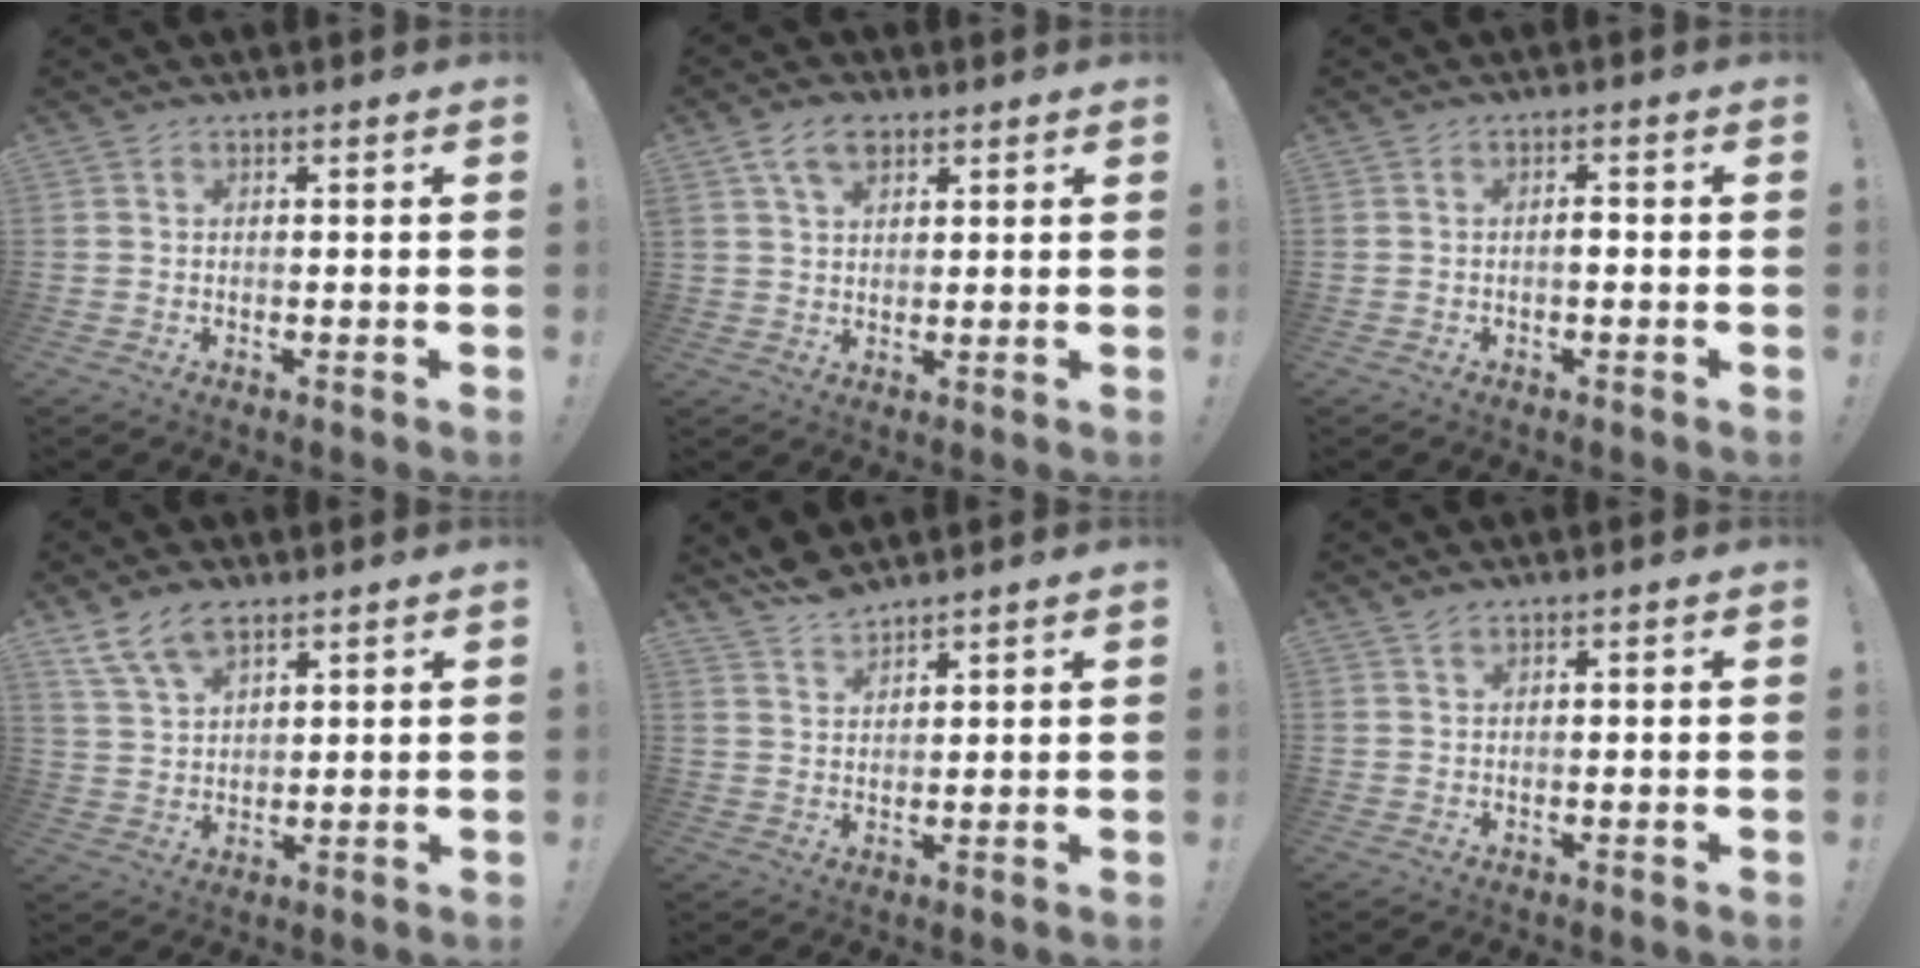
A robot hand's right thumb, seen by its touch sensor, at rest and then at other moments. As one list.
[{"total": 7.0, "force": [4.0, 4.1, 4.1], "torque": [-0.065, -0.008, 0.075]}, {"total": 2.0, "force": [-0.7, 0.7, 1.7], "torque": [-0.026, 0.004, -0.015]}, {"total": 8.5, "force": [5.9, 4.1, 4.5], "torque": [-0.084, -0.023, 0.115]}, {"total": 4.9, "force": [4.6, 1.2, 1.2], "torque": [-0.020, -0.031, 0.086]}, {"total": 1.2, "force": [1.0, 0.3, 0.5], "torque": [-0.015, 0.002, 0.019]}]